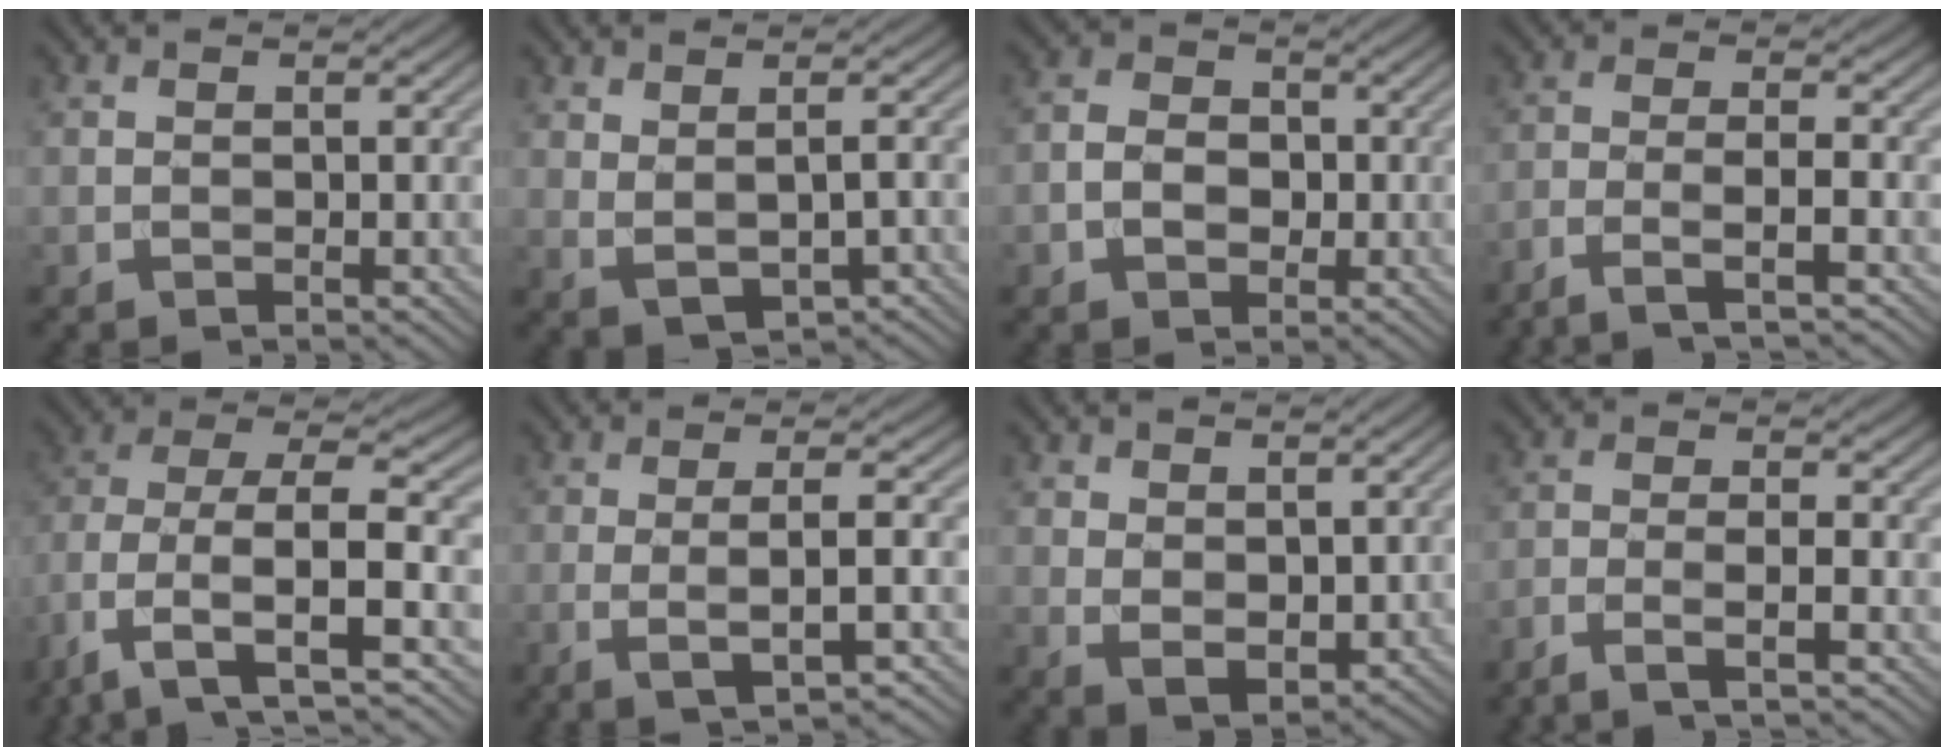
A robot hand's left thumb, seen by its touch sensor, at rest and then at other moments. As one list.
[{"total": 3.5, "force": [0.5, 1.4, 3.1], "torque": [-0.064, -0.002, 0.018]}, {"total": 4.0, "force": [-1.1, 3.1, 2.3], "torque": [-0.038, -0.003, -0.028]}, {"total": 4.3, "force": [-2.8, 0.6, 3.3], "torque": [-0.052, 0.007, -0.066]}, {"total": 10.8, "force": [-3.3, 5.1, 9.0], "torque": [-0.186, -0.008, -0.070]}, {"total": 5.2, "force": [-0.8, 0.9, 5.1], "torque": [-0.087, 0.007, -0.020]}, {"total": 3.8, "force": [1.8, 2.2, 2.5], "torque": [-0.054, -0.013, 0.042]}, {"total": 3.9, "force": [-2.6, 0.6, 2.8], "torque": [-0.044, 0.005, -0.061]}]